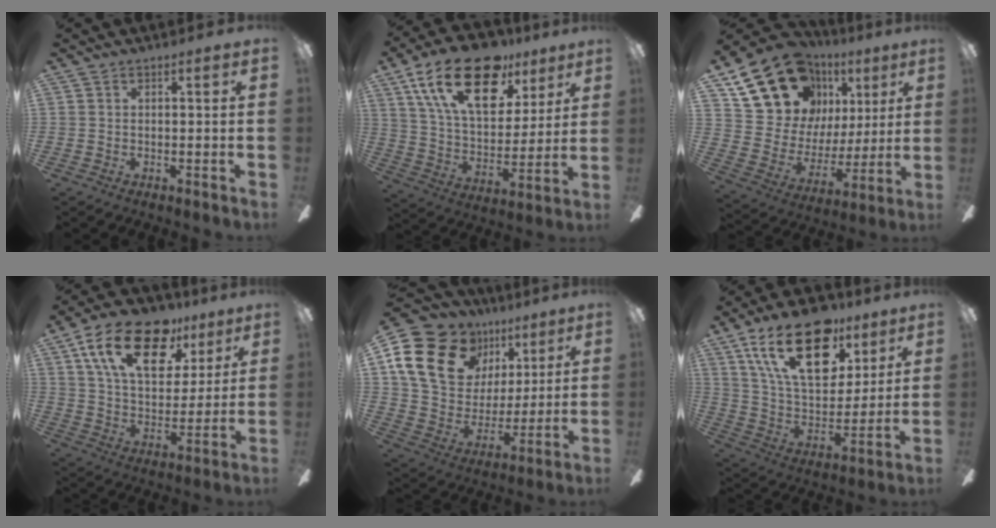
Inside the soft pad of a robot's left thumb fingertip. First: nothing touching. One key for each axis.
{"total": 24.6, "fx": 14.2, "fy": 12.4, "fz": 15.8, "tx": -0.274, "ty": -0.066, "tz": 0.245}
{"total": 20.0, "fx": 12.9, "fy": 12.9, "fz": 8.0, "tx": -0.156, "ty": -0.068, "tz": 0.255}
{"total": 21.9, "fx": 12.4, "fy": 11.3, "fz": 14.0, "tx": -0.233, "ty": -0.048, "tz": 0.214}
{"total": 21.9, "fx": 11.1, "fy": 15.2, "fz": 11.0, "tx": -0.214, "ty": -0.044, "tz": 0.215}
{"total": 25.8, "fx": 13.9, "fy": 13.7, "fz": 16.8, "tx": -0.301, "ty": -0.064, "tz": 0.241}